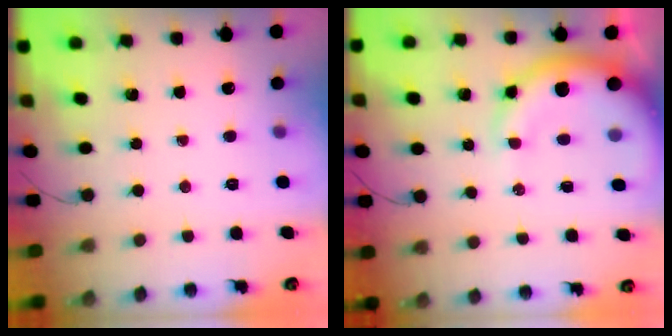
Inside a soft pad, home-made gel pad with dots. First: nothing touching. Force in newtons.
{"total": 12.8, "press": 12.5, "slide": 2.8}